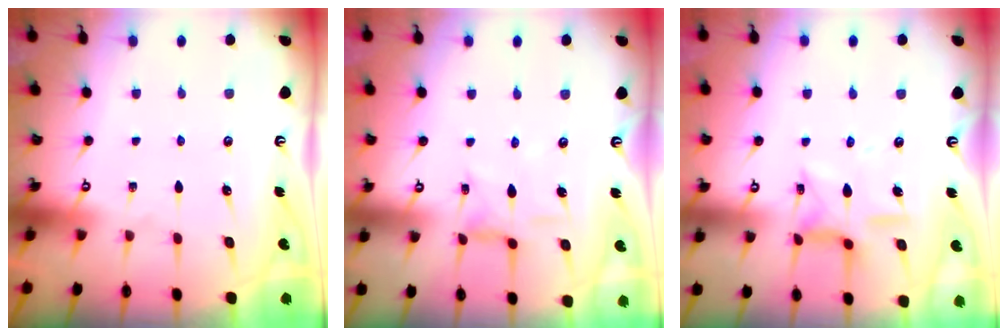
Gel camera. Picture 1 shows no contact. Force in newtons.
{"total": 6.4, "press": 6.3, "slide": 0.5}
{"total": 10.4, "press": 10.4, "slide": 1.0}